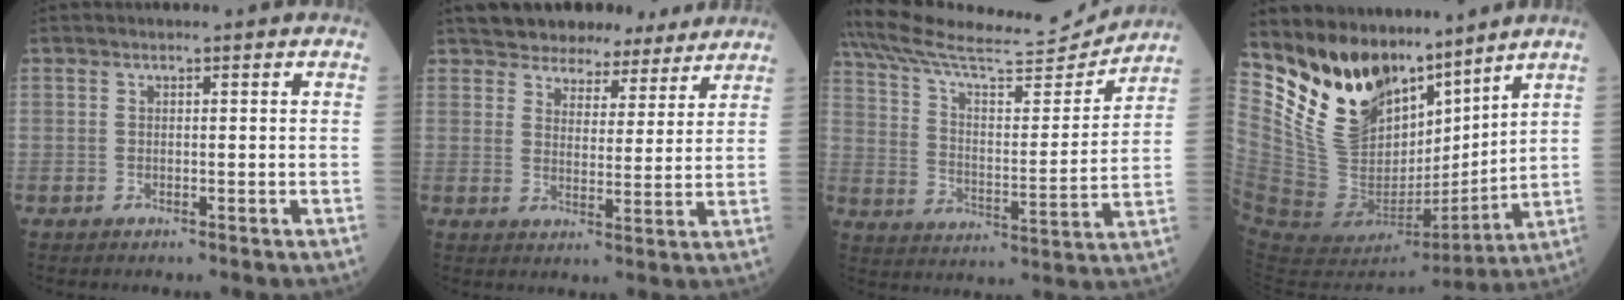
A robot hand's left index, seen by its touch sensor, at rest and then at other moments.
{"total": 10.5, "force": [9.4, 4.1, 2.7], "torque": [-0.023, 0.017, 0.118]}
{"total": 19.2, "force": [18.3, 1.2, 5.6], "torque": [-0.106, -0.025, 0.280]}
{"total": 17.9, "force": [14.2, 7.8, 7.5], "torque": [-0.128, -0.010, 0.276]}